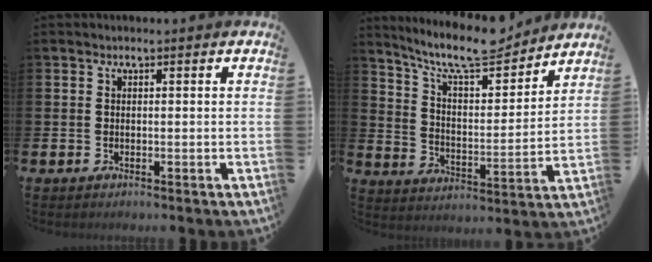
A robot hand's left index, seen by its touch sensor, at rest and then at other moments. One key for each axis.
{"total": 10.6, "fx": 9.5, "fy": 2.0, "fz": 4.1, "tx": -0.101, "ty": -0.062, "tz": 0.166}